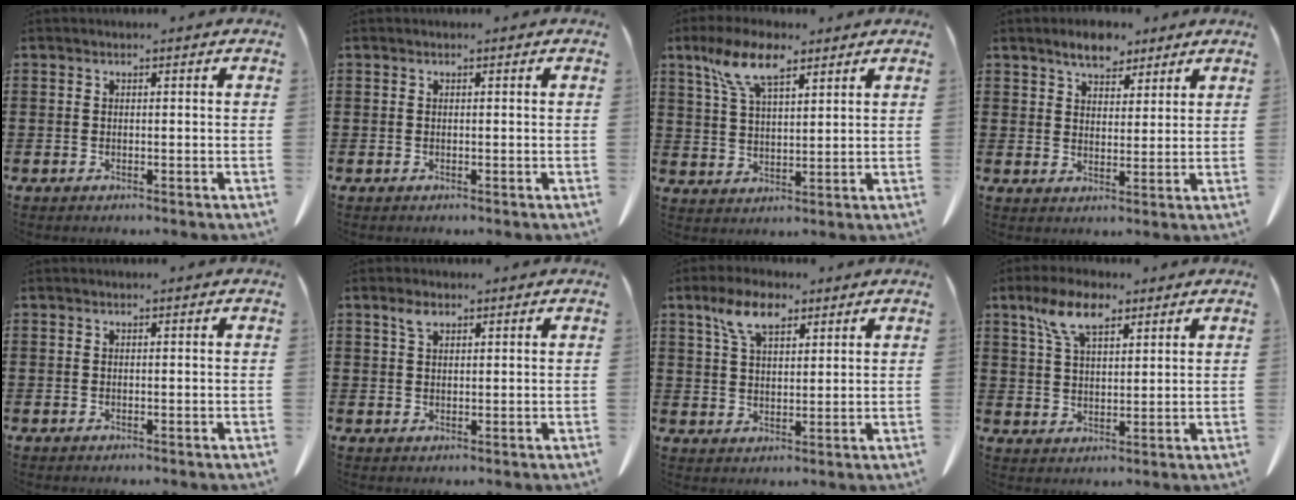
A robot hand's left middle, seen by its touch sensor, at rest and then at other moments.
{"total": 0.0}
{"total": 8.6, "force": [5.5, 3.1, 5.9], "torque": [-0.130, 0.003, 0.101]}
{"total": 5.3, "force": [4.5, 2.3, 1.7], "torque": [-0.040, -0.006, 0.082]}
{"total": 0.0}
{"total": 2.3, "force": [1.4, 1.0, 1.5], "torque": [-0.035, 0.003, 0.026]}
{"total": 7.1, "force": [4.2, 3.2, 4.7], "torque": [-0.105, 0.011, 0.078]}
{"total": 7.9, "force": [5.0, 3.3, 5.2], "torque": [-0.115, 0.007, 0.091]}